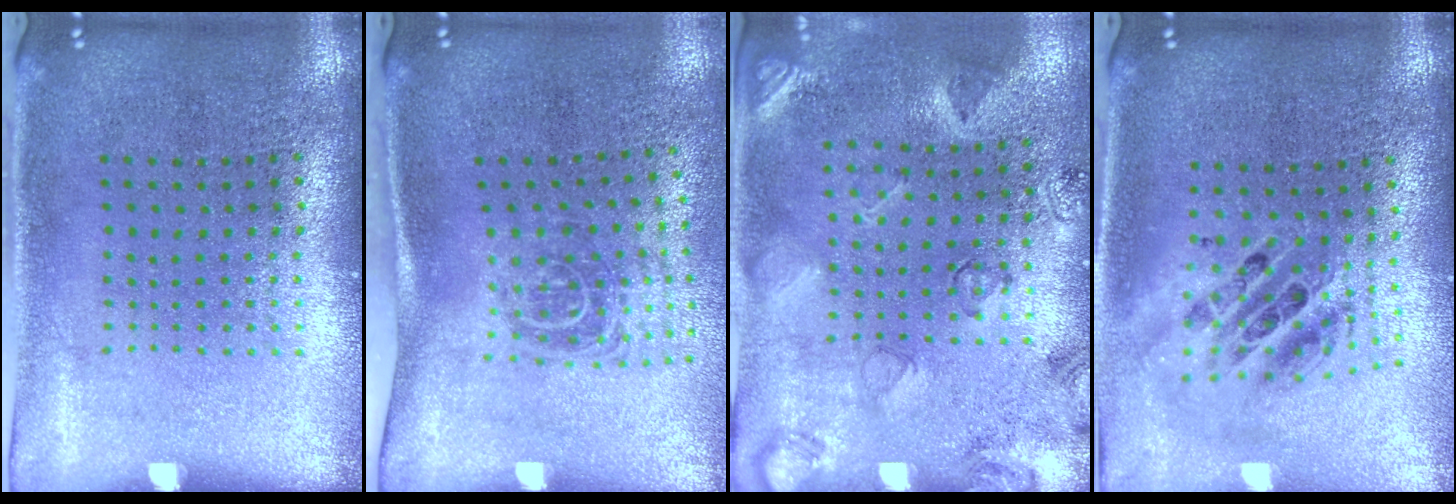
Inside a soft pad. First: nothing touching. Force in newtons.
{"total": 1.7, "press": 1.2, "slide": 1.3}
{"total": 2.5, "press": 1.8, "slide": 1.8}
{"total": 2.0, "press": 1.6, "slide": 1.3}